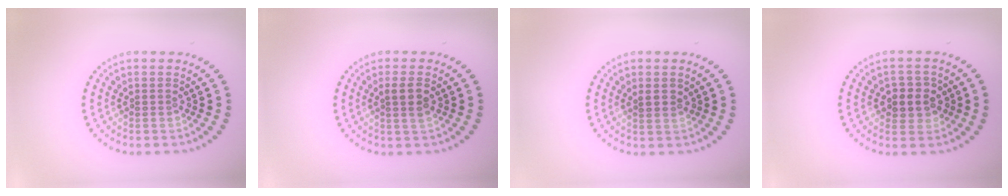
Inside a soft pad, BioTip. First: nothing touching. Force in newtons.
{"total": 1.9, "press": 1.7, "slide": 0.6}
{"total": 0.9, "press": 0.8, "slide": 0.4}
{"total": 3.0, "press": 2.8, "slide": 0.9}